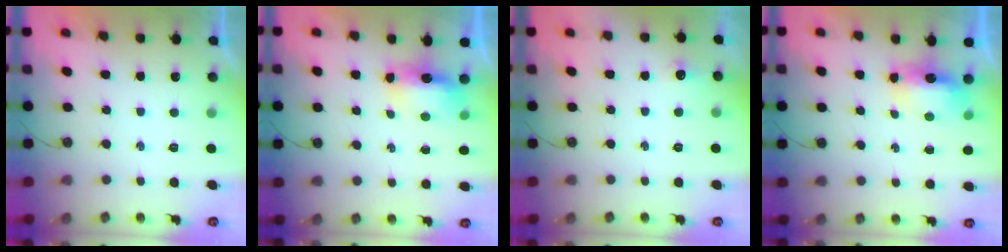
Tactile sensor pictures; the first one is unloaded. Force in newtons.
{"total": 7.0, "press": 7.0, "slide": 0.5}
{"total": 5.7, "press": 5.6, "slide": 1.1}
{"total": 7.0, "press": 7.0, "slide": 0.5}